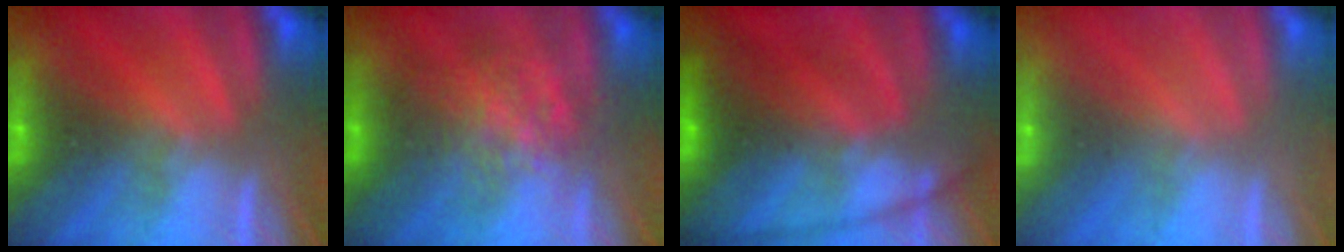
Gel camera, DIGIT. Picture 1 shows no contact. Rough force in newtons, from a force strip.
{"total": 2.2}
{"total": 6.9}
{"total": 3.1}